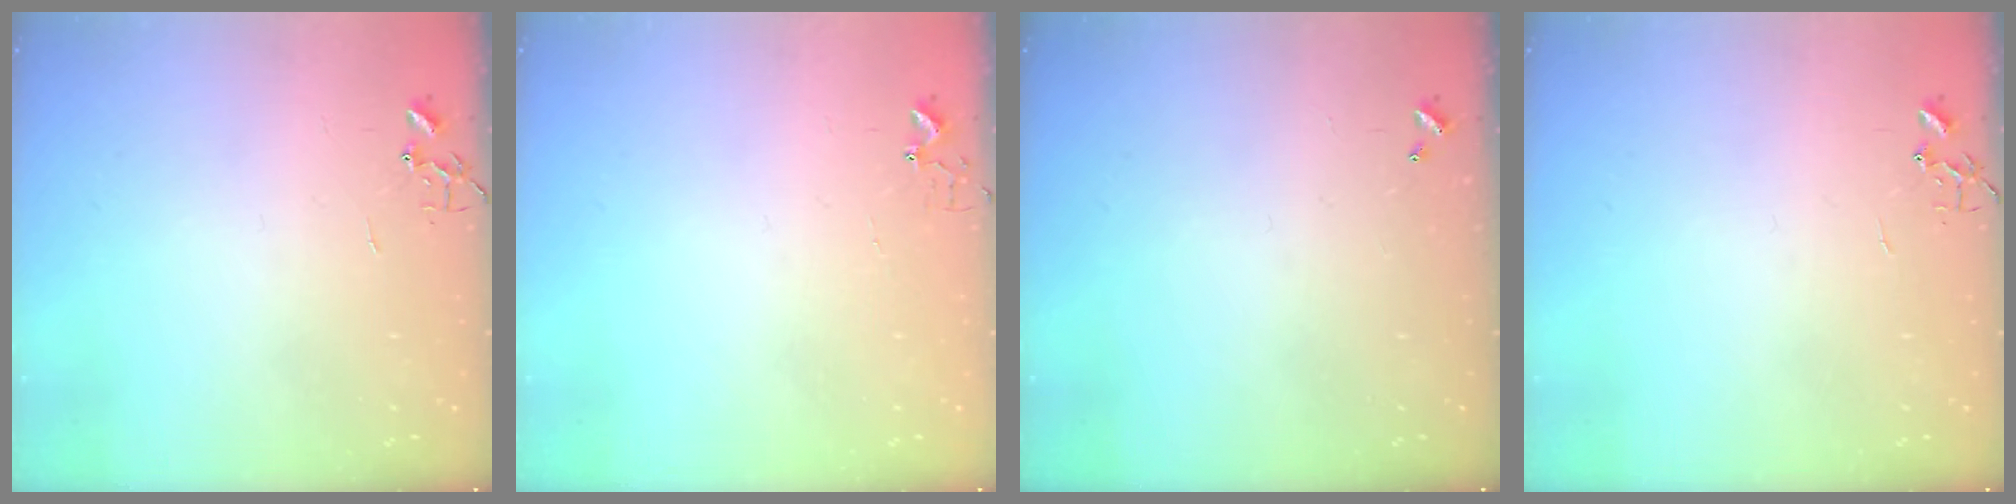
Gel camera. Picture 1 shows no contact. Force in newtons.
{"total": 2.7, "press": 2.7, "slide": 0.3}
{"total": 0.0}
{"total": 0.0}